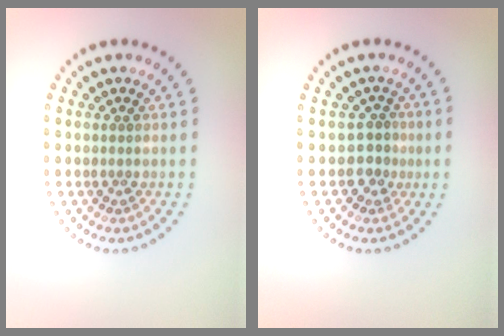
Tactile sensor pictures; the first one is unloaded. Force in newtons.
{"total": 1.8, "press": 1.5, "slide": 1.0}